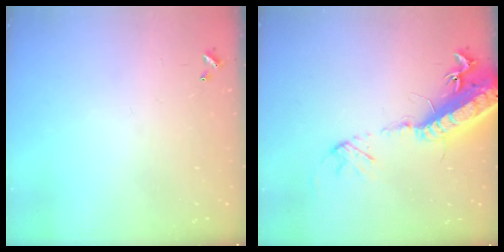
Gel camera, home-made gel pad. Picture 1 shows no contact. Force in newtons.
{"total": 20.9, "press": 20.3, "slide": 4.9}